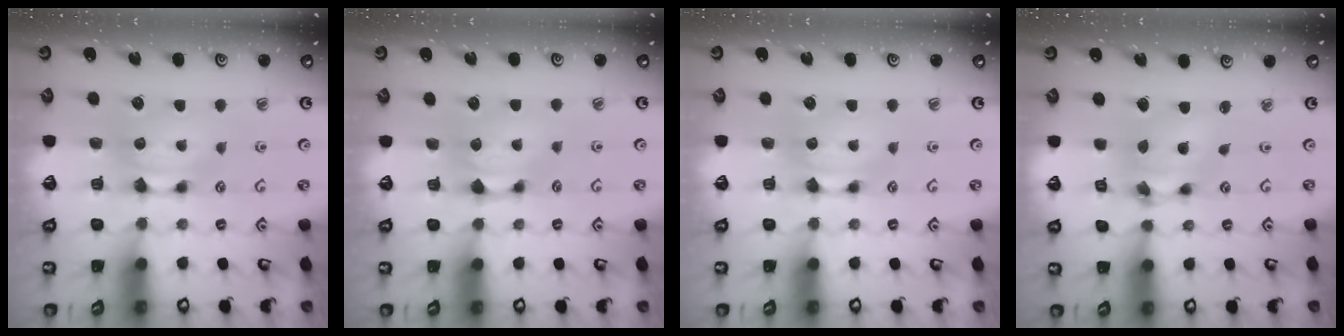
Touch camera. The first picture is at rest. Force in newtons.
{"total": 0.8, "press": 0.4, "slide": 0.7}
{"total": 0.0}
{"total": 6.2, "press": 5.9, "slide": 1.8}